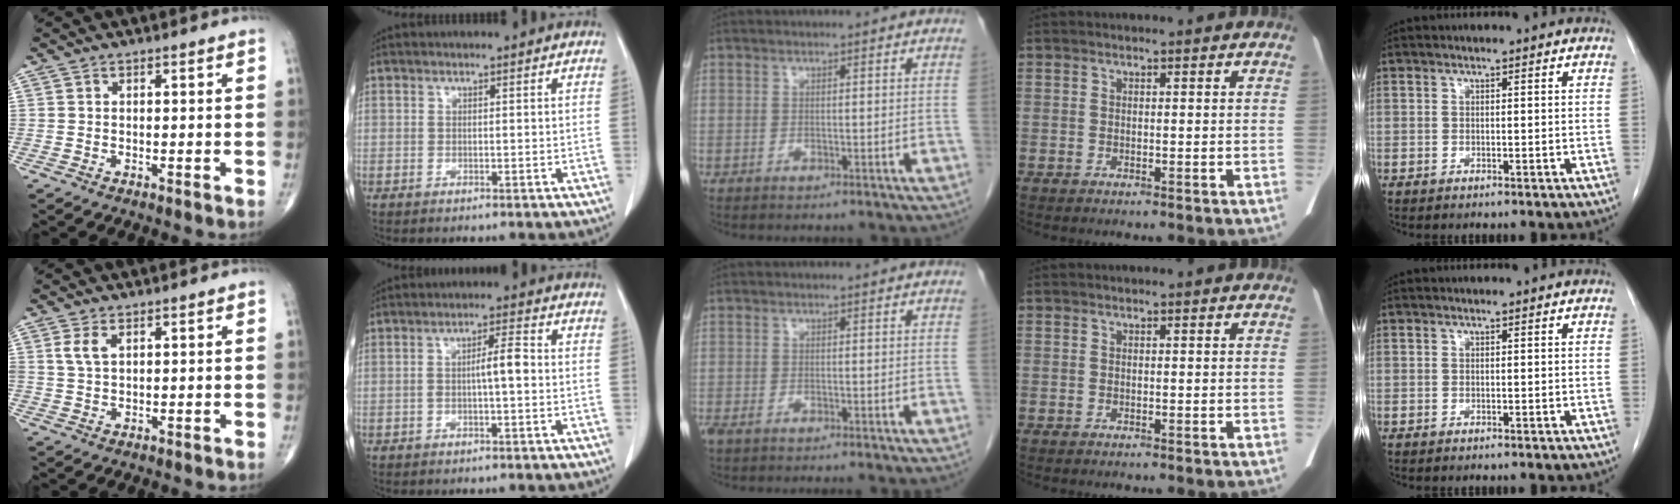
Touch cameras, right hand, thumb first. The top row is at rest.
{"thumb": {"total": 3.1, "force": [1.3, 1.6, 2.4], "torque": [-0.050, 0.003, 0.030]}, "index": {"total": 3.9, "force": [-0.4, 0.6, 3.9], "torque": [-0.066, 0.011, -0.007]}, "middle": {"total": 2.0, "force": [-1.5, 0.5, 1.2], "torque": [-0.024, -0.005, -0.025]}}